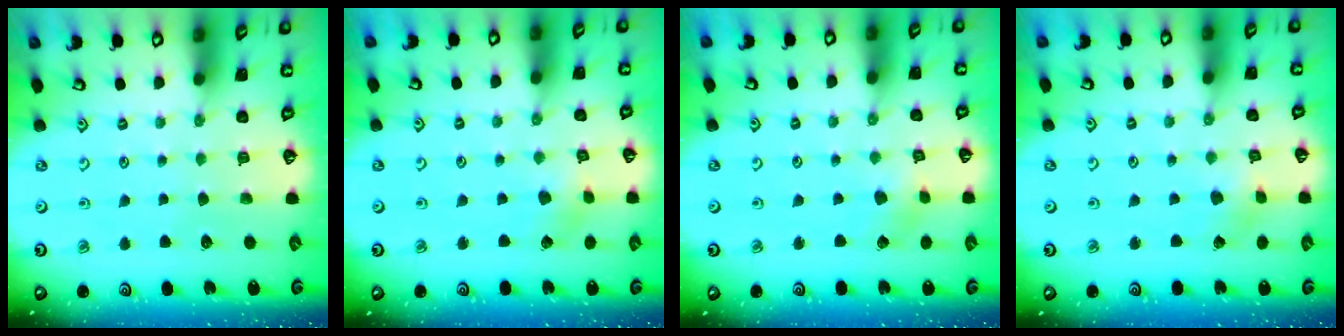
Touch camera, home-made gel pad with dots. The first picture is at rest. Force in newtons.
{"total": 2.9, "press": 2.9, "slide": 0.3}
{"total": 2.9, "press": 2.9, "slide": 0.3}
{"total": 2.3, "press": 2.2, "slide": 0.3}